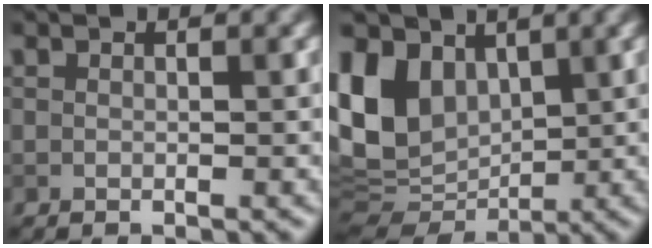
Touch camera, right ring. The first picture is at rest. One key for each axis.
{"total": 8.9, "fx": 2.3, "fy": 6.5, "fz": 5.6, "tx": -0.129, "ty": -0.010, "tz": 0.047}